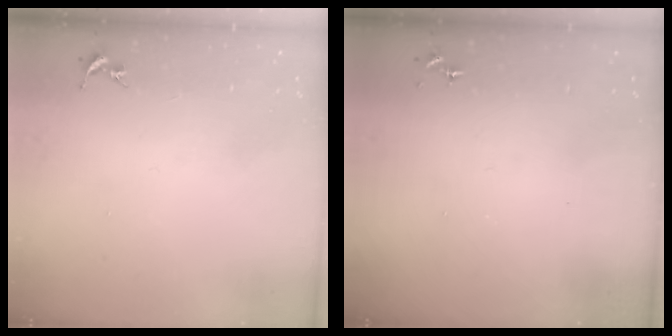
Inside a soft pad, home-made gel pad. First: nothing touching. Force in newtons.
{"total": 0.0}